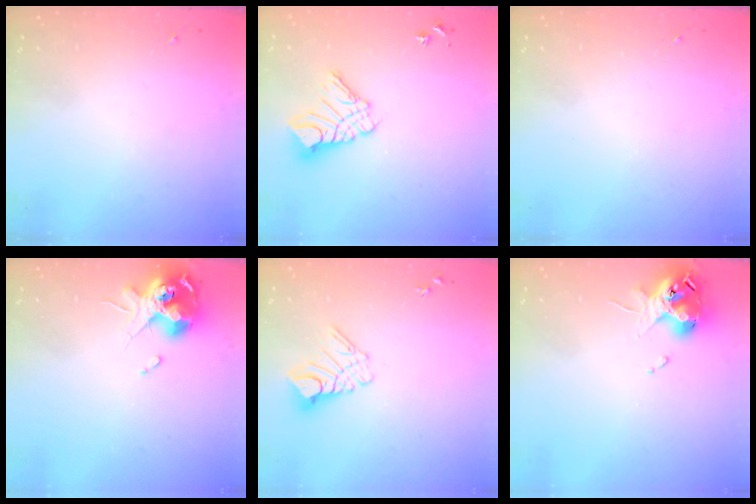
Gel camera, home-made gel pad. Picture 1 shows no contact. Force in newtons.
{"total": 11.7, "press": 11.7, "slide": 1.2}
{"total": 0.0}
{"total": 13.2, "press": 13.1, "slide": 1.8}
{"total": 9.6, "press": 9.6, "slide": 1.0}
{"total": 12.6, "press": 12.5, "slide": 1.7}